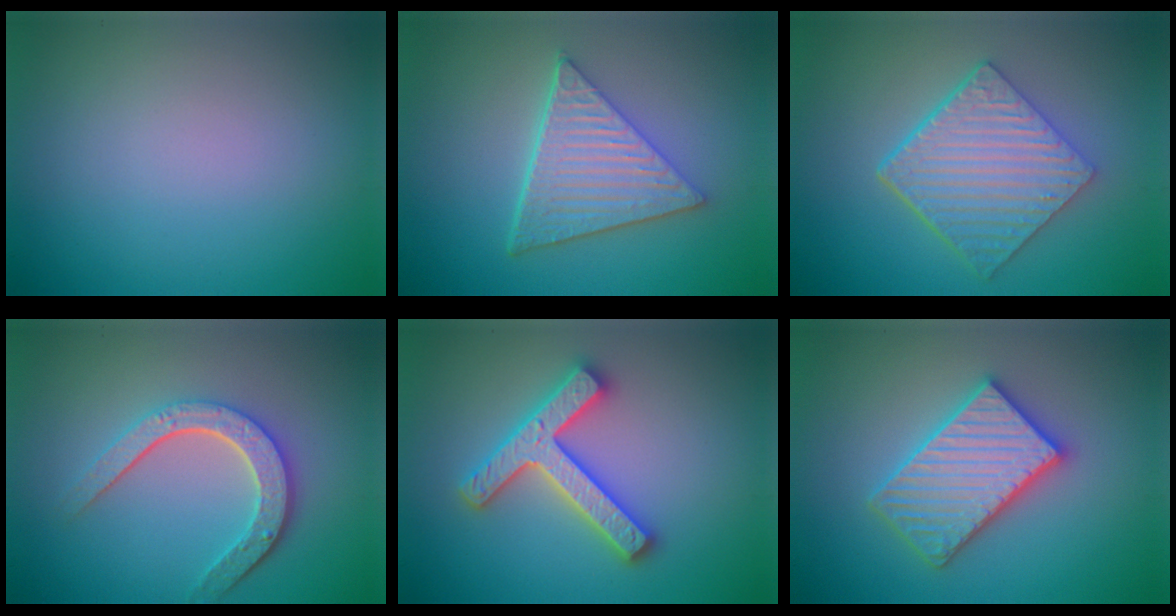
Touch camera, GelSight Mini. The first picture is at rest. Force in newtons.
{"total": 6.4, "press": 4.6, "slide": 4.3}
{"total": 6.4, "press": 4.5, "slide": 4.7}
{"total": 4.6, "press": 3.5, "slide": 3.0}
{"total": 4.8, "press": 4.7, "slide": 0.9}
{"total": 5.6, "press": 5.5, "slide": 0.8}